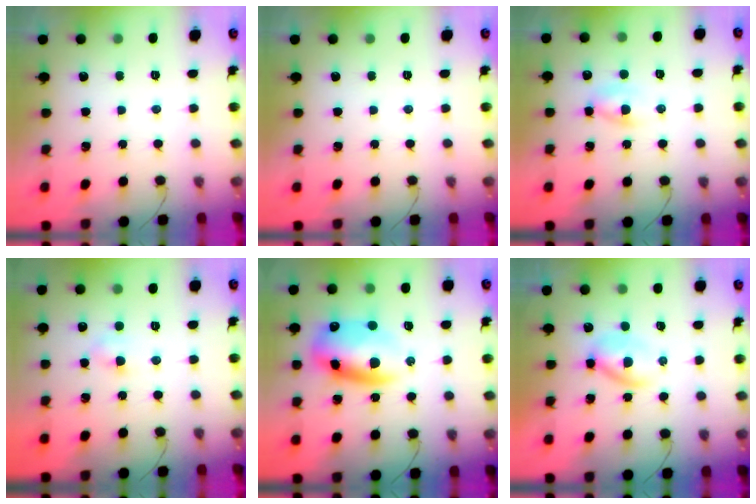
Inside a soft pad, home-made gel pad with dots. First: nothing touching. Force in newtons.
{"total": 0.0}
{"total": 2.2, "press": 2.0, "slide": 0.9}
{"total": 2.9, "press": 2.8, "slide": 1.0}
{"total": 13.1, "press": 12.7, "slide": 3.2}
{"total": 2.8, "press": 2.8, "slide": 0.5}